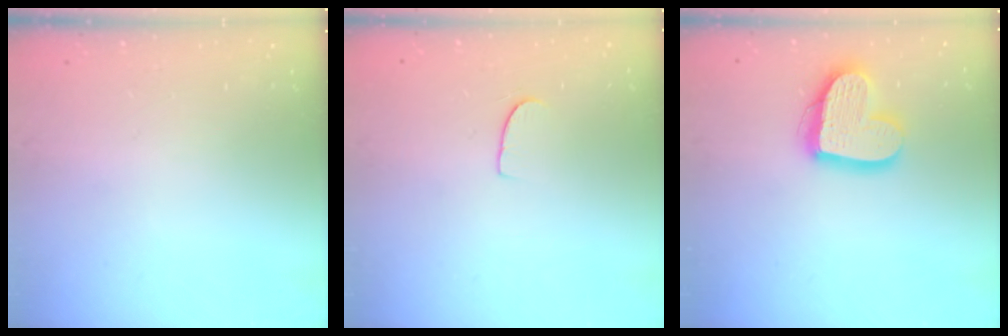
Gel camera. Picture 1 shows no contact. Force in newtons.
{"total": 5.4, "press": 5.4, "slide": 0.4}
{"total": 16.9, "press": 16.8, "slide": 1.6}